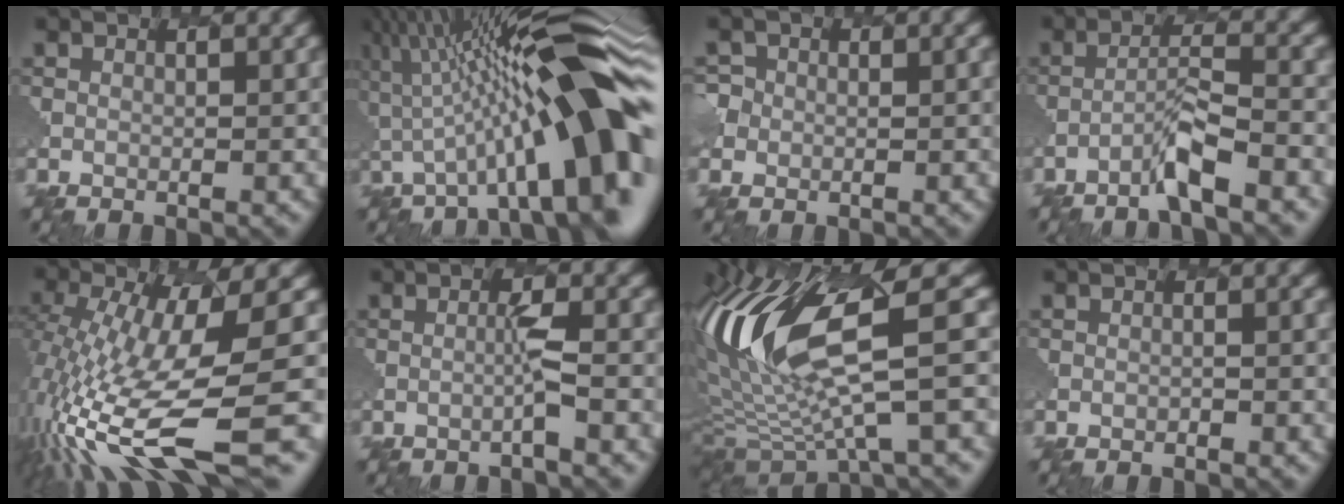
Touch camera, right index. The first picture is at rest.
{"total": 10.2, "force": [0.5, 0.7, 10.2], "torque": [-0.159, 0.053, -0.027]}
{"total": 4.4, "force": [-0.5, 4.1, 1.3], "torque": [0.002, 0.033, -0.047]}
{"total": 2.9, "force": [-2.5, -1.5, -0.2], "torque": [-0.033, 0.027, -0.073]}
{"total": 8.4, "force": [-2.7, 1.3, 7.8], "torque": [-0.213, -0.001, -0.061]}
{"total": 1.9, "force": [0.5, -1.7, -0.6], "torque": [-0.017, 0.020, -0.021]}
{"total": 9.6, "force": [3.6, 2.7, 8.5], "torque": [-0.214, 0.028, 0.039]}
{"total": 0.8, "force": [-0.5, -0.2, -0.6], "torque": [0.003, 0.003, -0.011]}